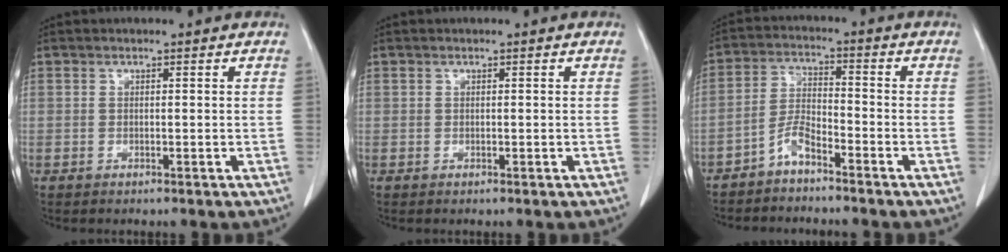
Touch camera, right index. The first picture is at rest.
{"total": 0.0}
{"total": 4.3, "force": [-3.5, 0.9, 2.3], "torque": [-0.052, 0.003, -0.070]}